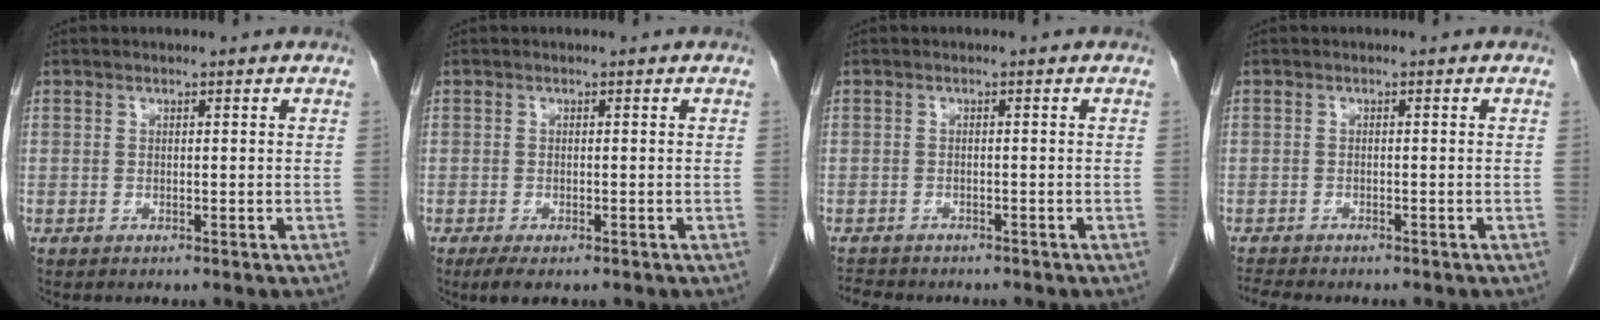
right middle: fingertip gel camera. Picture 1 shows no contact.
{"total": 3.3, "force": [-2.2, 1.1, 2.2], "torque": [-0.038, -0.007, -0.032]}
{"total": 4.9, "force": [-4.3, 1.8, 1.6], "torque": [-0.031, -0.006, -0.059]}
{"total": 4.0, "force": [-3.6, 0.9, 1.6], "torque": [-0.029, -0.009, -0.053]}